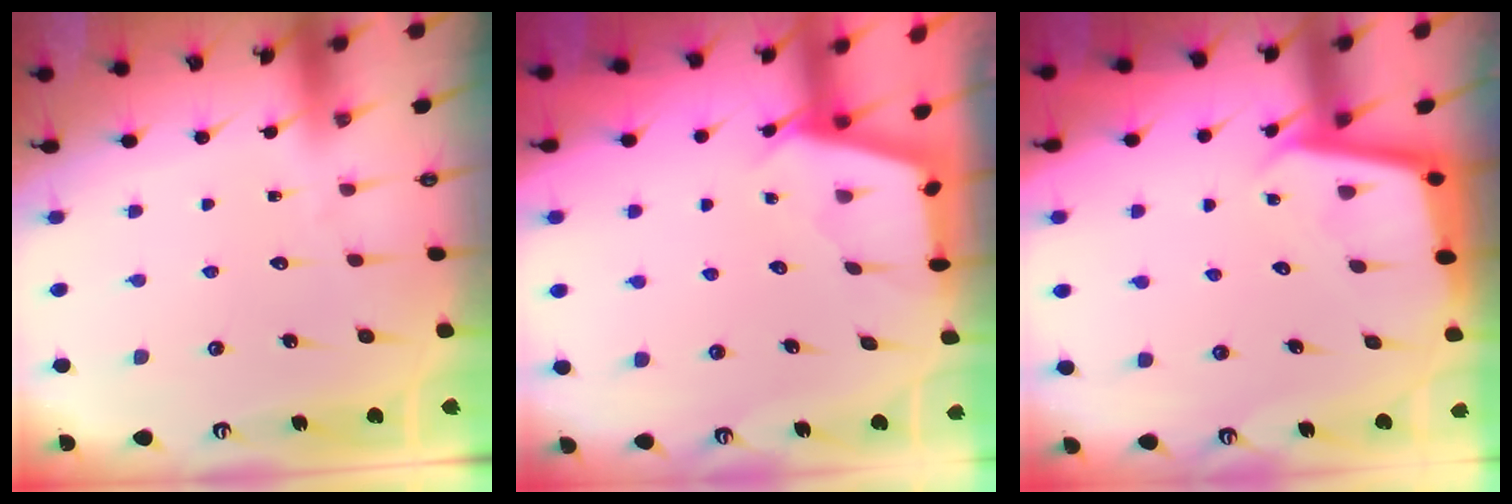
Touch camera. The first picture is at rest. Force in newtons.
{"total": 2.6, "press": 2.6, "slide": 0.3}
{"total": 3.3, "press": 3.3, "slide": 0.3}